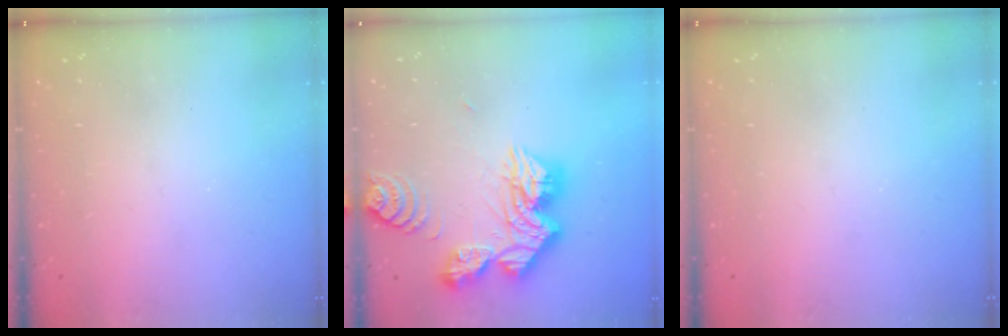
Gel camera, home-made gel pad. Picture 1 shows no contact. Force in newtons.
{"total": 19.6, "press": 19.5, "slide": 1.9}
{"total": 0.0}